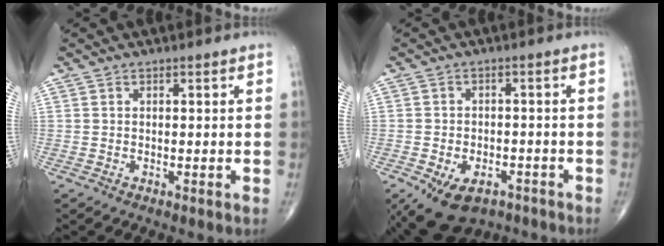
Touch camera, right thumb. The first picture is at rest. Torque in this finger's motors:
{"motor_torque": [2.66, 2.35, 0.44, -0.69, 0.07]}